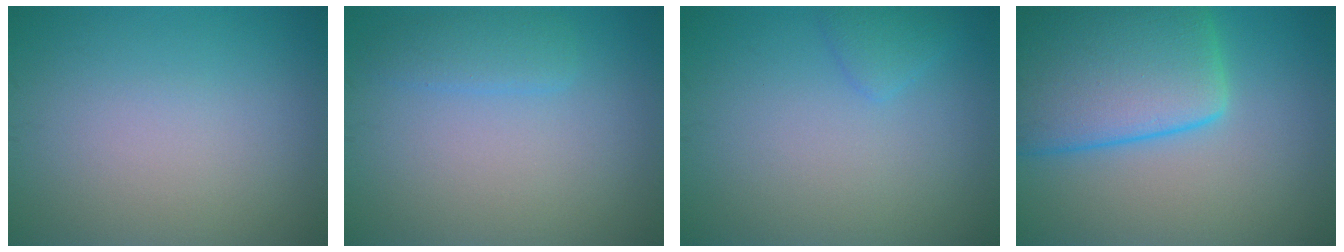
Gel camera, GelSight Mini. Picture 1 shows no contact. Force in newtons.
{"total": 1.8, "press": 1.8, "slide": 0.2}
{"total": 1.3, "press": 1.3, "slide": 0.0}
{"total": 10.8, "press": 10.8, "slide": 0.6}